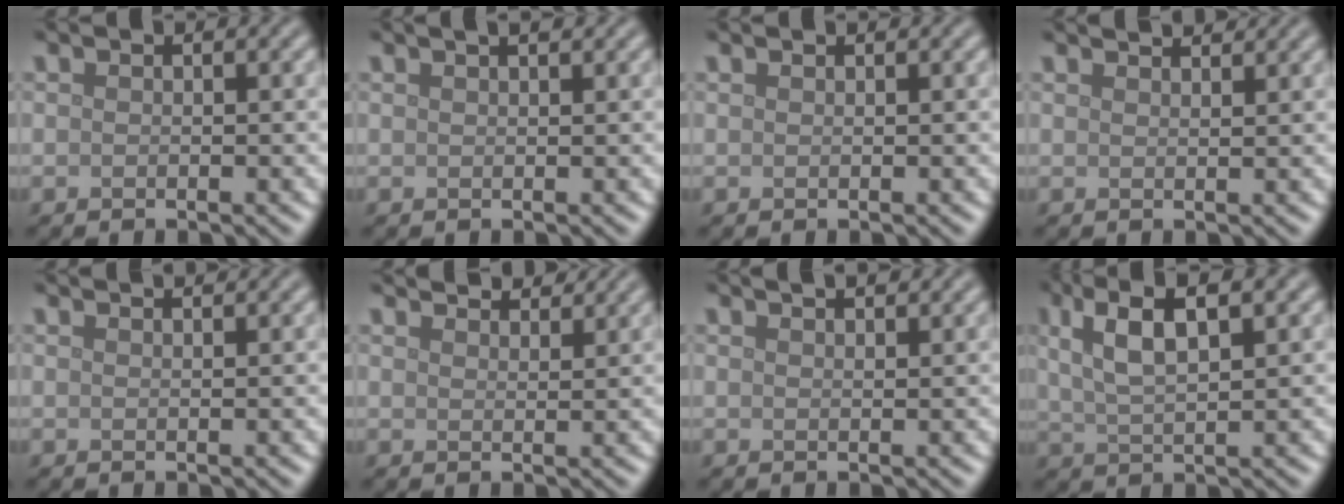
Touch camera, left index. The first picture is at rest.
{"total": 2.9, "force": [1.9, 1.2, 1.8], "torque": [-0.004, 0.012, -0.003]}
{"total": 0.6, "force": [0.6, 0.0, 0.0], "torque": [-0.001, -0.002, 0.008]}
{"total": 3.0, "force": [2.7, 0.6, 1.1], "torque": [-0.001, 0.007, 0.017]}
{"total": 2.6, "force": [2.1, 0.9, 1.2], "torque": [0.000, 0.009, -0.001]}
{"total": 4.2, "force": [3.9, 0.7, 1.3], "torque": [-0.015, 0.002, 0.046]}
{"total": 2.7, "force": [2.1, 0.8, 1.4], "torque": [-0.002, 0.010, 0.007]}
{"total": 5.9, "force": [2.6, 1.9, 4.9], "torque": [-0.089, 0.007, 0.046]}